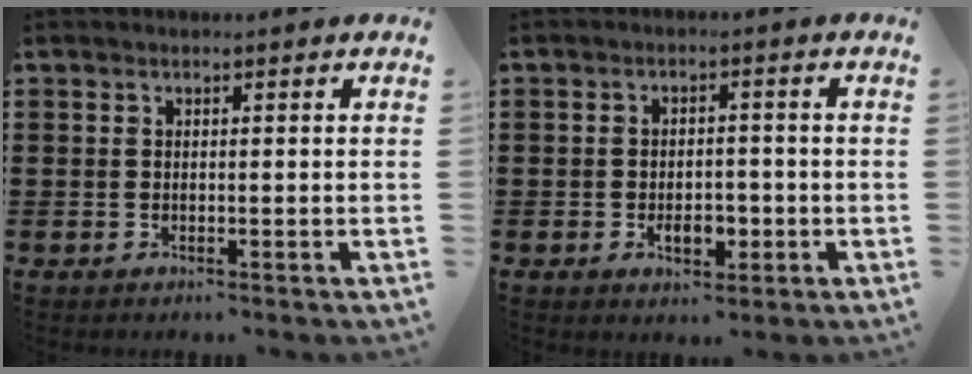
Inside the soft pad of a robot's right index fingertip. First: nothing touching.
{"total": 4.1, "force": [-1.2, 2.5, 3.1], "torque": [-0.045, 0.002, -0.022]}